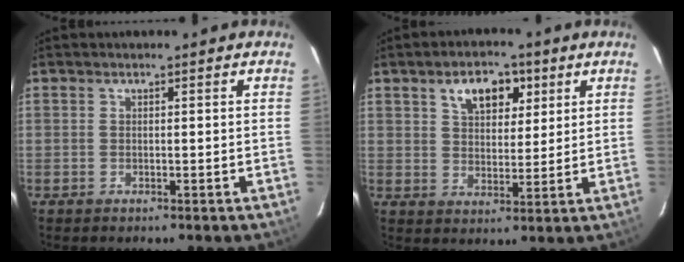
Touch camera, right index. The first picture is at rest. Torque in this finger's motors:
{"motor_torque": [0.29, 0.12, 0.25, 0.04]}